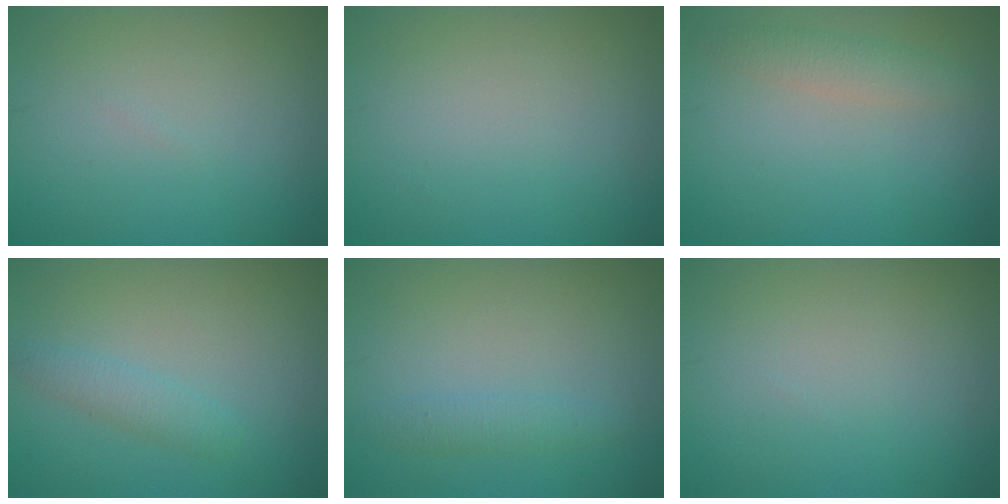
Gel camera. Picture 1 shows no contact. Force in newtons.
{"total": 0.0}
{"total": 2.0, "press": 2.0, "slide": 0.1}
{"total": 2.0, "press": 2.0, "slide": 0.1}
{"total": 1.6, "press": 1.6, "slide": 0.1}
{"total": 0.0}